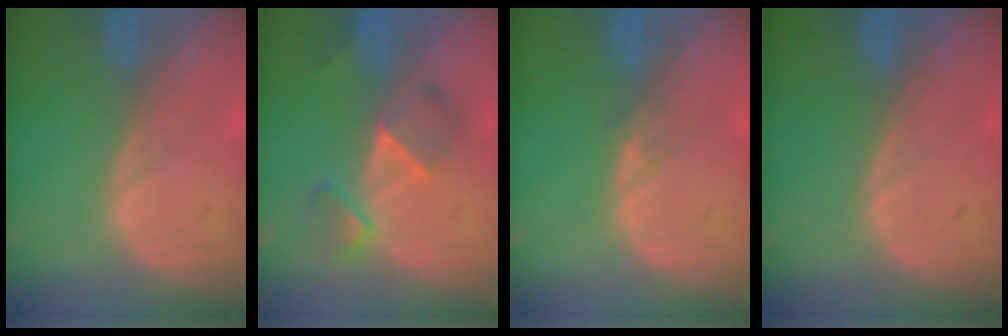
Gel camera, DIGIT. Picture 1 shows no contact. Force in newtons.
{"total": 5.5, "press": 5.2, "slide": 1.7}
{"total": 0.8, "press": 0.8, "slide": 0.0}
{"total": 0.0}